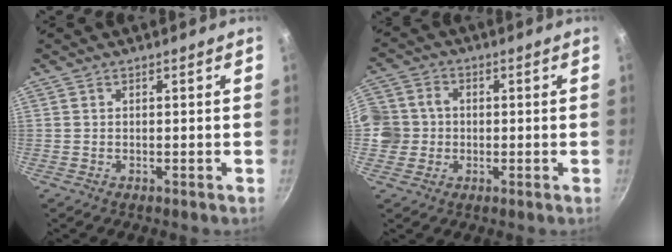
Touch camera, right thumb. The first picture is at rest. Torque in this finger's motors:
{"motor_torque": [-0.44, 0.22, 0.42, 0.42, 0.15]}